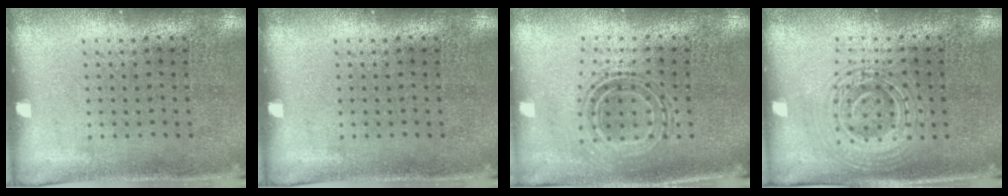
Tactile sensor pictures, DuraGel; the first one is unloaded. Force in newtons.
{"total": 0.0}
{"total": 0.8, "press": 0.8, "slide": 0.3}
{"total": 1.8, "press": 1.8, "slide": 0.4}